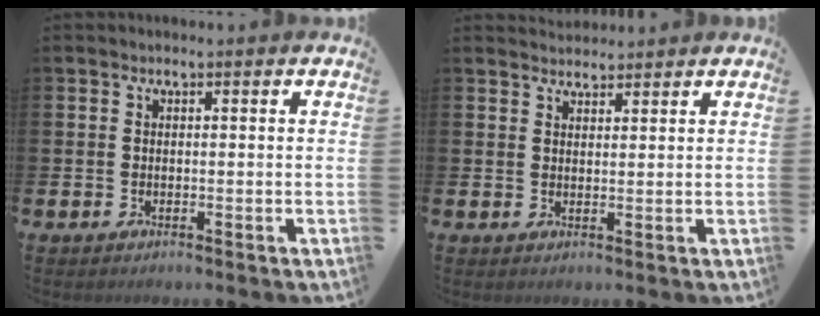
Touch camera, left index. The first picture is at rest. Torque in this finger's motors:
{"motor_torque": [0.53, -0.85, 0.10, 0.00]}